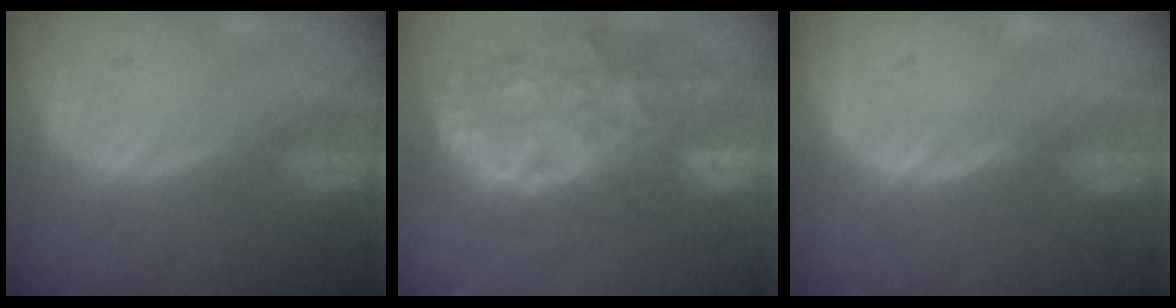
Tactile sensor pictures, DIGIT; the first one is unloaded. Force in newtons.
{"total": 13.6, "press": 11.0, "slide": 7.9}
{"total": 1.1, "press": 1.0, "slide": 0.5}